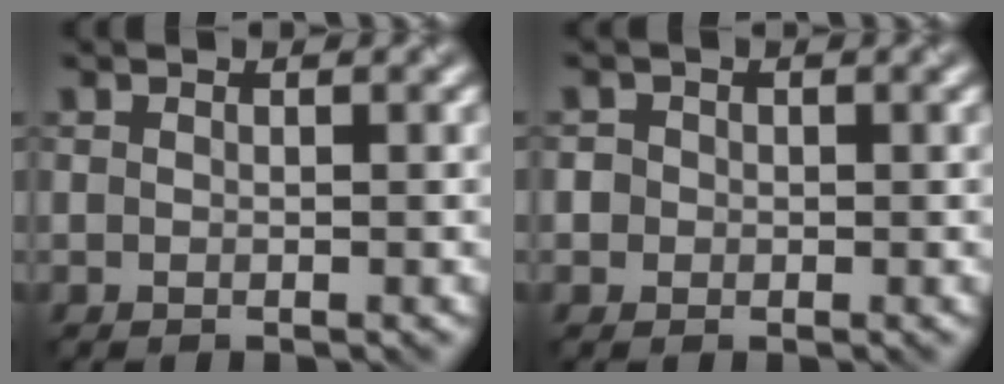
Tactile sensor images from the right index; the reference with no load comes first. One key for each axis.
{"total": 1.8, "fx": 0.3, "fy": 1.7, "fz": 0.6, "tx": 0.008, "ty": 0.009, "tz": -0.007}